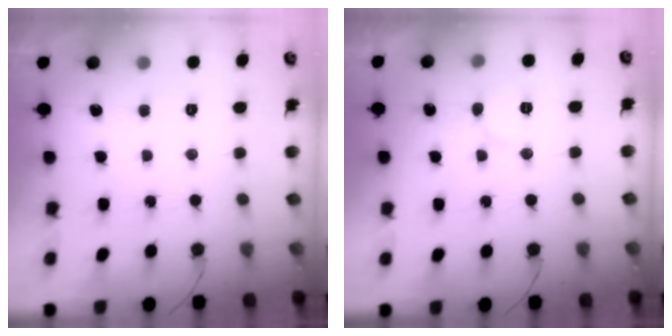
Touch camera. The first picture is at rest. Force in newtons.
{"total": 6.6, "press": 6.5, "slide": 0.5}